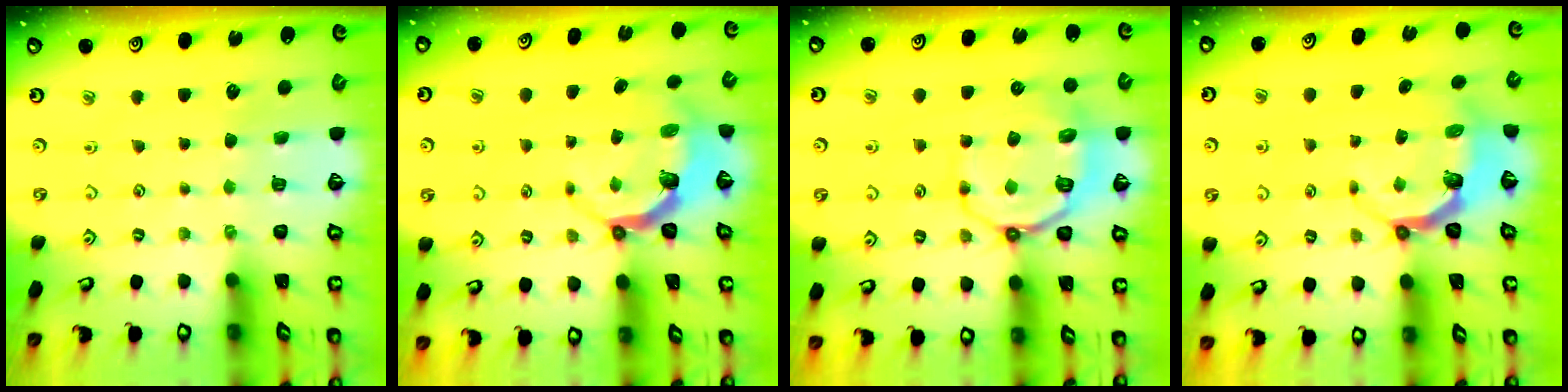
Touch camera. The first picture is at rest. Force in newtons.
{"total": 5.6, "press": 4.1, "slide": 3.8}
{"total": 10.2, "press": 9.7, "slide": 3.1}
{"total": 5.6, "press": 4.5, "slide": 3.3}